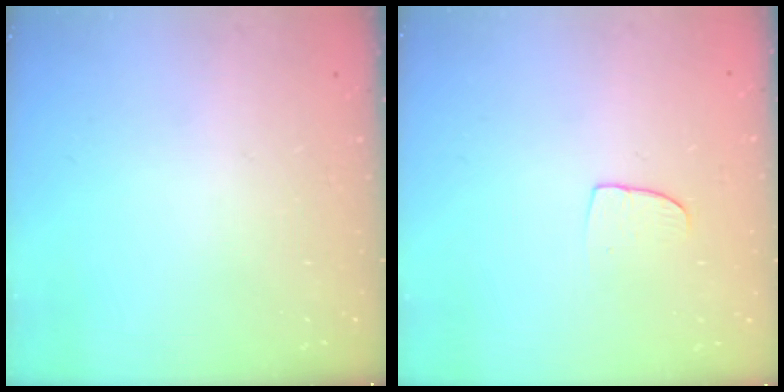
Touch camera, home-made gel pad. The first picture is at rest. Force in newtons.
{"total": 6.4, "press": 6.4, "slide": 0.5}